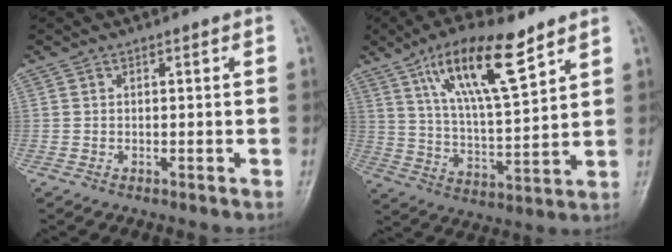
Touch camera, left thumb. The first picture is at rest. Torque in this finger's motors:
{"motor_torque": [1.43, 1.43, 1.69, -1.09, 0.24]}